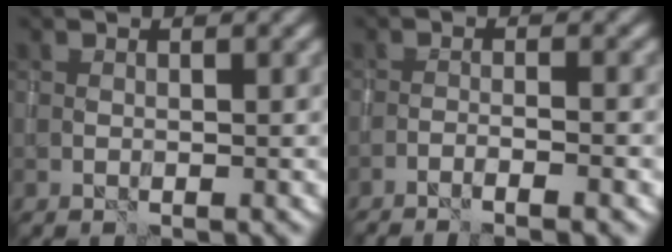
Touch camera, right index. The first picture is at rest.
{"total": 3.3, "force": [-2.4, 0.4, 2.3], "torque": [-0.038, 0.006, -0.049]}